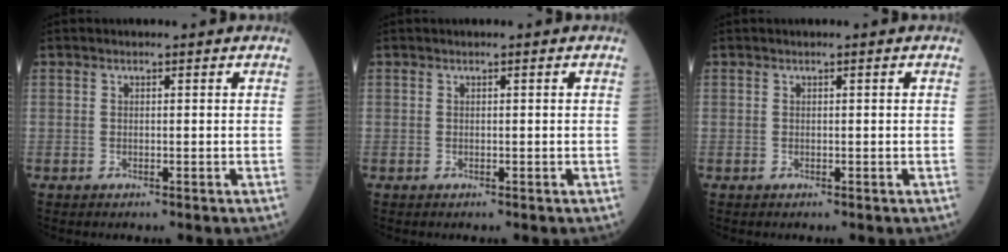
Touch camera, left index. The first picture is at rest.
{"total": 0.0}
{"total": 0.0}